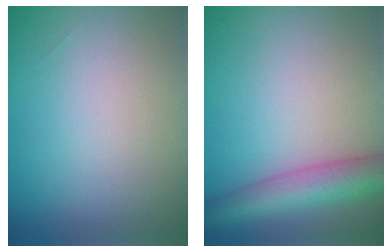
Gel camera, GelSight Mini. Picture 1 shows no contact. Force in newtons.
{"total": 5.7, "press": 5.7, "slide": 0.3}